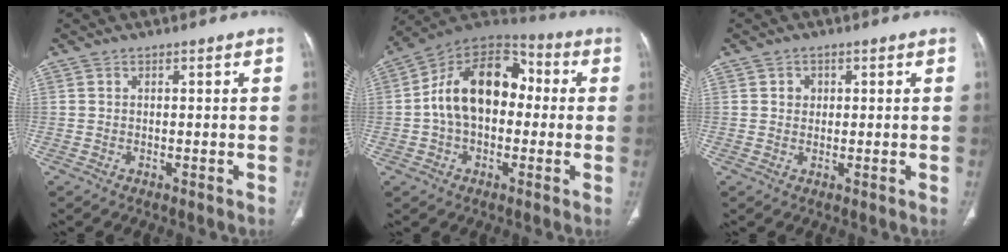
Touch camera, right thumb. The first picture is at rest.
{"total": 17.3, "force": [0.5, 11.4, 13.0], "torque": [-0.193, 0.044, -0.003]}
{"total": 1.8, "force": [0.5, 1.6, 0.7], "torque": [-0.001, 0.000, 0.007]}